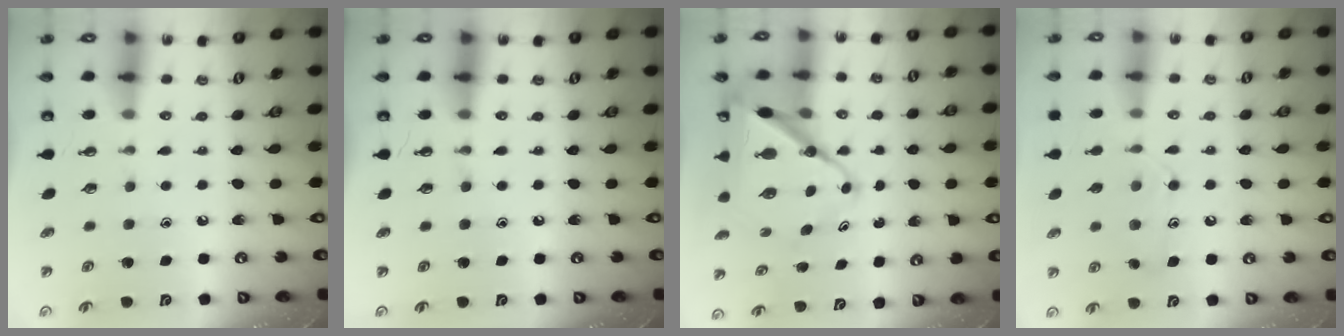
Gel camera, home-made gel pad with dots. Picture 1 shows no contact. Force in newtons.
{"total": 0.0}
{"total": 11.3, "press": 11.2, "slide": 0.8}
{"total": 11.7, "press": 11.7, "slide": 0.6}